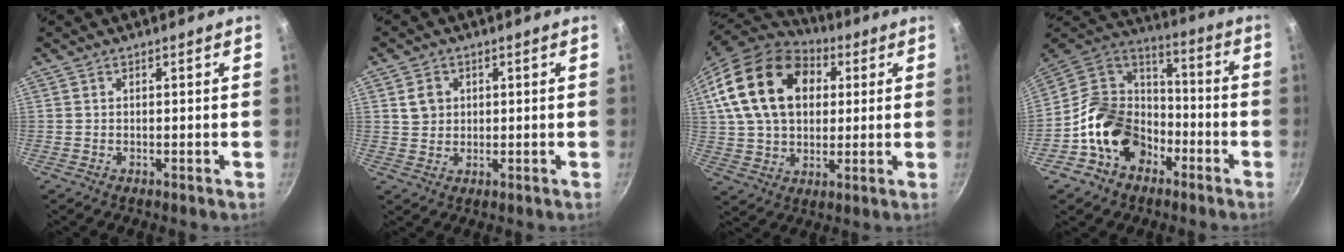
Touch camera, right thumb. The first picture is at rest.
{"total": 3.7, "force": [1.0, 3.2, 1.5], "torque": [-0.010, 0.003, 0.019]}
{"total": 21.9, "force": [6.3, 15.3, 14.4], "torque": [-0.234, 0.010, 0.109]}
{"total": 17.5, "force": [-7.1, 13.6, 8.5], "torque": [-0.108, 0.070, -0.132]}